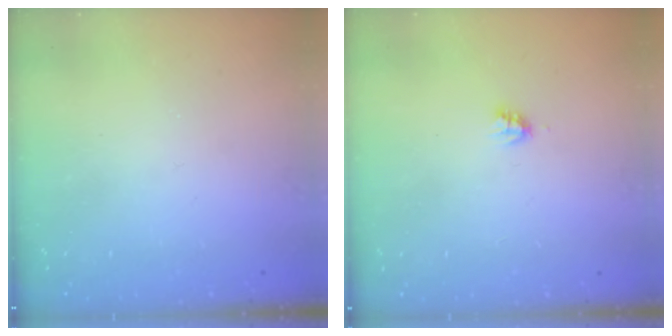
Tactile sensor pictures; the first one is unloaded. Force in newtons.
{"total": 2.7, "press": 2.7, "slide": 0.2}